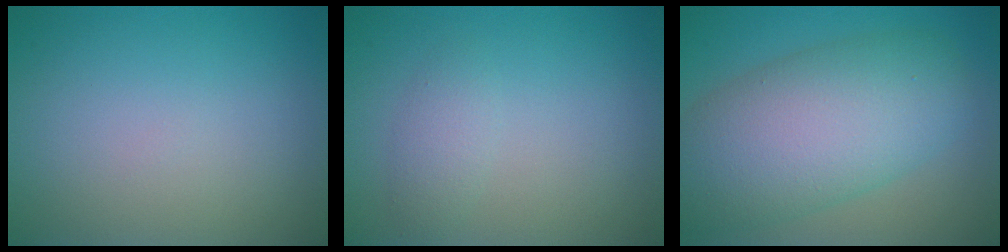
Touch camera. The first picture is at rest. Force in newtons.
{"total": 1.5, "press": 1.5, "slide": 0.0}
{"total": 9.7, "press": 9.7, "slide": 0.4}